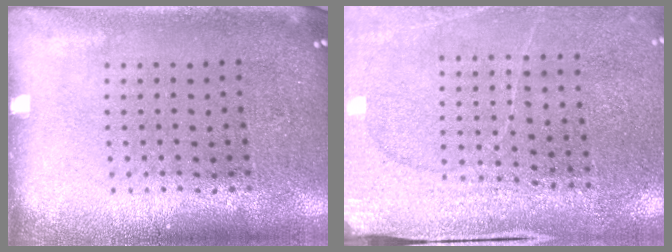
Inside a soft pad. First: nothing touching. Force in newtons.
{"total": 3.0, "press": 3.0, "slide": 0.1}